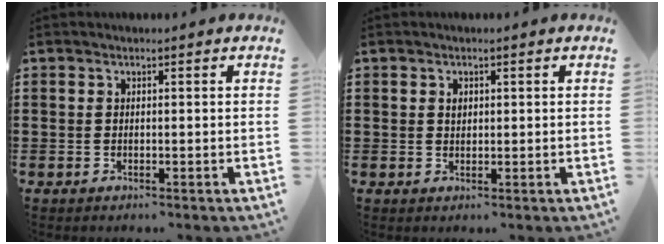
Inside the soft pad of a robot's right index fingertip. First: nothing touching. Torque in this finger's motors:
{"motor_torque": [0.06, -0.02, 0.01, 0.03]}